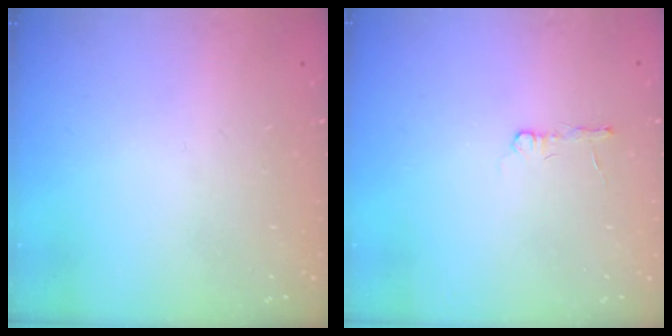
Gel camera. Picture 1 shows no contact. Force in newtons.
{"total": 2.7, "press": 2.7, "slide": 0.4}